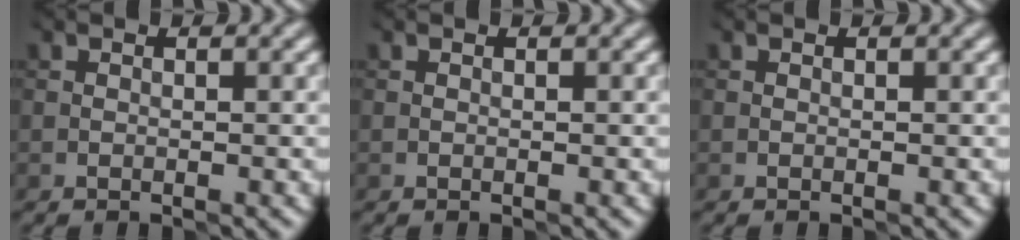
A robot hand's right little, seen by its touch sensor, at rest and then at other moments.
{"total": 0.0}
{"total": 0.0}